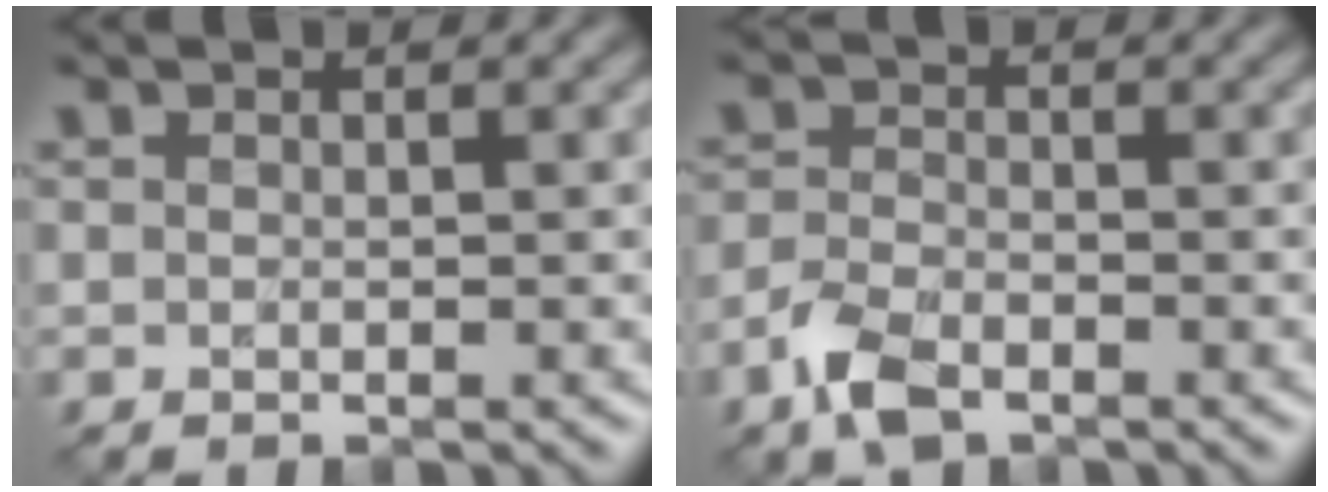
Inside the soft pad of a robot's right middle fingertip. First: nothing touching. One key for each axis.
{"total": 3.6, "fx": -2.4, "fy": 1.7, "fz": 2.1, "tx": -0.047, "ty": -0.003, "tz": -0.057}